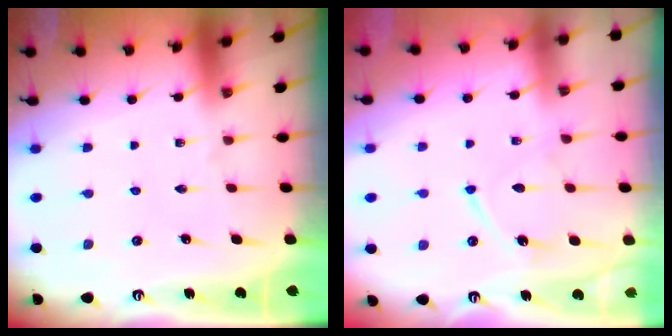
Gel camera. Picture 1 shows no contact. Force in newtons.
{"total": 9.6, "press": 9.6, "slide": 1.1}